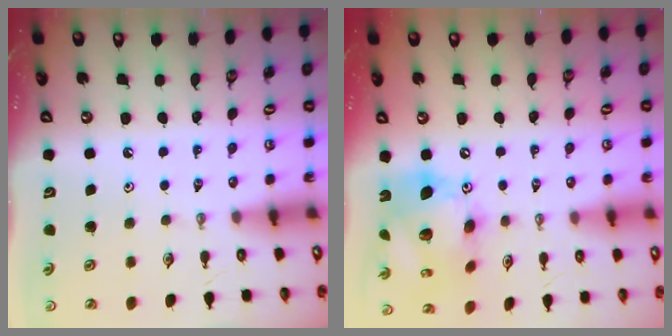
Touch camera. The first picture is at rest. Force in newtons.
{"total": 18.1, "press": 18.0, "slide": 1.8}